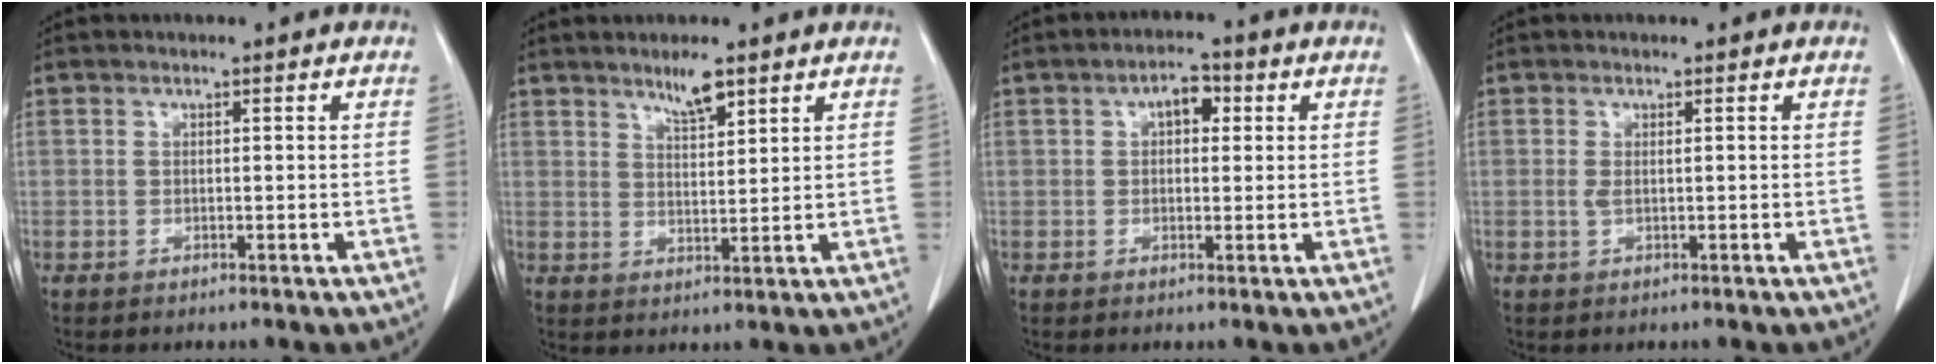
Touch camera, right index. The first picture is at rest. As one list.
[{"total": 4.0, "force": [3.0, 0.7, 2.5], "torque": [-0.045, -0.003, 0.056]}, {"total": 3.7, "force": [1.1, 2.0, 3.0], "torque": [-0.045, 0.015, 0.014]}, {"total": 0.9, "force": [0.1, 0.2, 0.9], "torque": [-0.018, -0.001, 0.004]}]